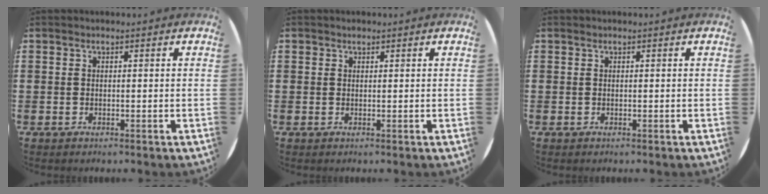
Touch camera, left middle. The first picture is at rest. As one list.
[{"total": 0.5, "force": [0.4, 0.3, 0.1], "torque": [0.006, 0.000, 0.006]}, {"total": 0.0}]